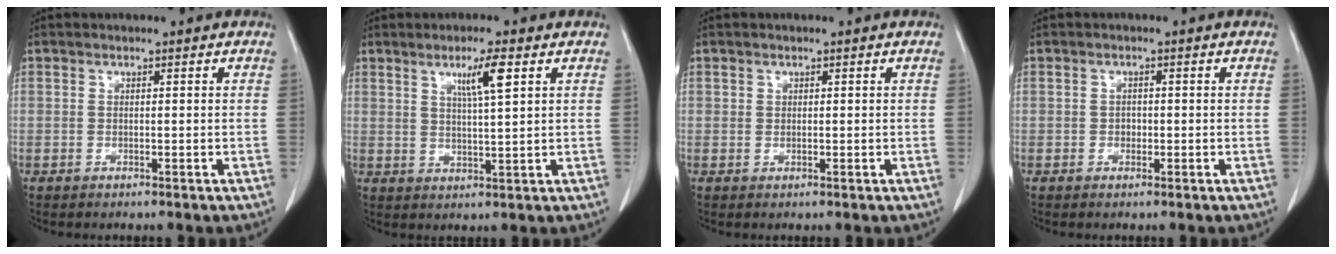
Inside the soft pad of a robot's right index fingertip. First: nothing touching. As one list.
[{"total": 5.1, "force": [2.4, -0.2, 4.5], "torque": [-0.077, -0.002, 0.040]}, {"total": 0.0}, {"total": 1.0, "force": [-0.3, 0.8, 0.5], "torque": [-0.006, 0.003, -0.004]}]